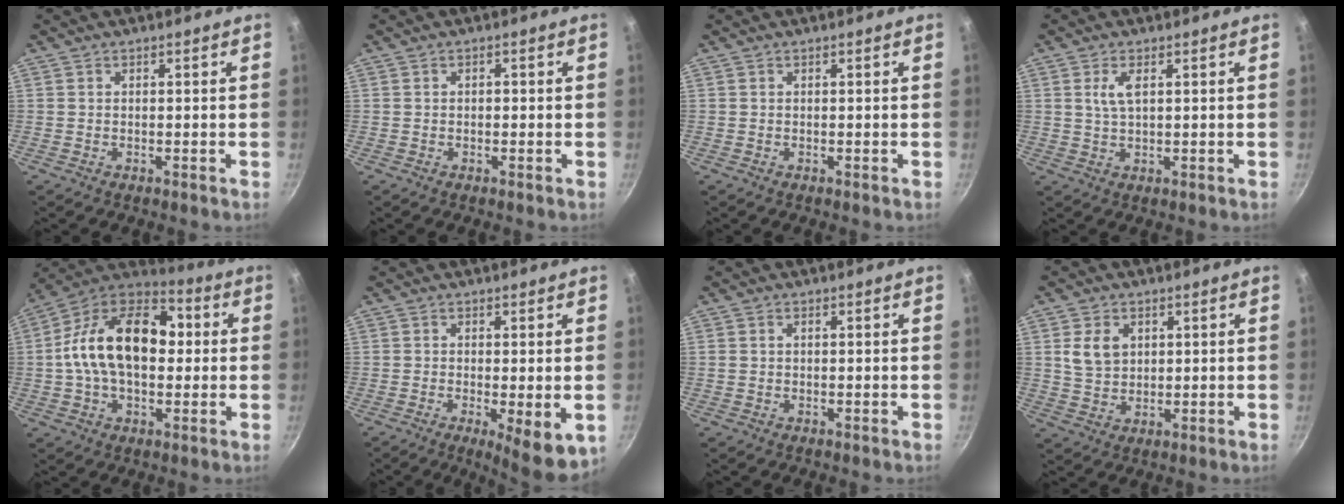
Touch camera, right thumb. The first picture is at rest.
{"total": 0.7, "force": [-0.1, 0.5, 0.5], "torque": [-0.001, 0.003, -0.003]}
{"total": 0.0}
{"total": 3.4, "force": [1.1, 1.4, 2.9], "torque": [-0.063, -0.002, 0.025]}
{"total": 20.9, "force": [1.6, 12.8, 16.5], "torque": [-0.267, 0.031, 0.019]}
{"total": 8.7, "force": [-2.6, 2.4, 7.9], "torque": [-0.113, -0.022, -0.036]}
{"total": 0.9, "force": [0.1, 0.6, 0.6], "torque": [-0.014, 0.005, 0.006]}
{"total": 6.0, "force": [1.9, 4.5, 3.6], "torque": [-0.047, -0.009, 0.041]}